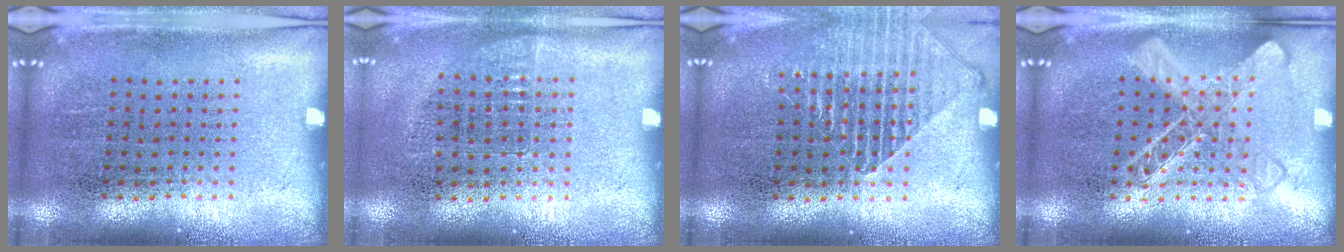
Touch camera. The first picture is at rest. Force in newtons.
{"total": 0.7, "press": 0.6, "slide": 0.4}
{"total": 1.3, "press": 1.3, "slide": 0.4}
{"total": 2.8, "press": 2.7, "slide": 0.5}